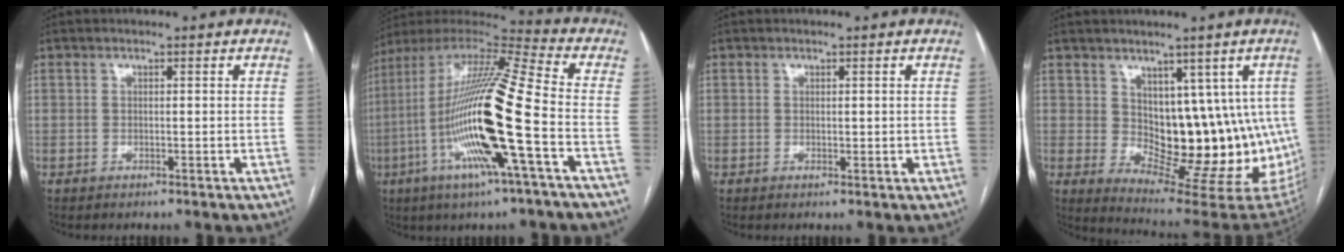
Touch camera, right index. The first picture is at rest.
{"total": 21.7, "force": [-5.4, 0.8, 21.0], "torque": [-0.422, -0.016, -0.110]}
{"total": 0.9, "force": [0.4, 0.7, 0.5], "torque": [-0.002, -0.003, 0.006]}
{"total": 13.8, "force": [2.0, 7.9, 11.1], "torque": [-0.122, -0.001, 0.050]}